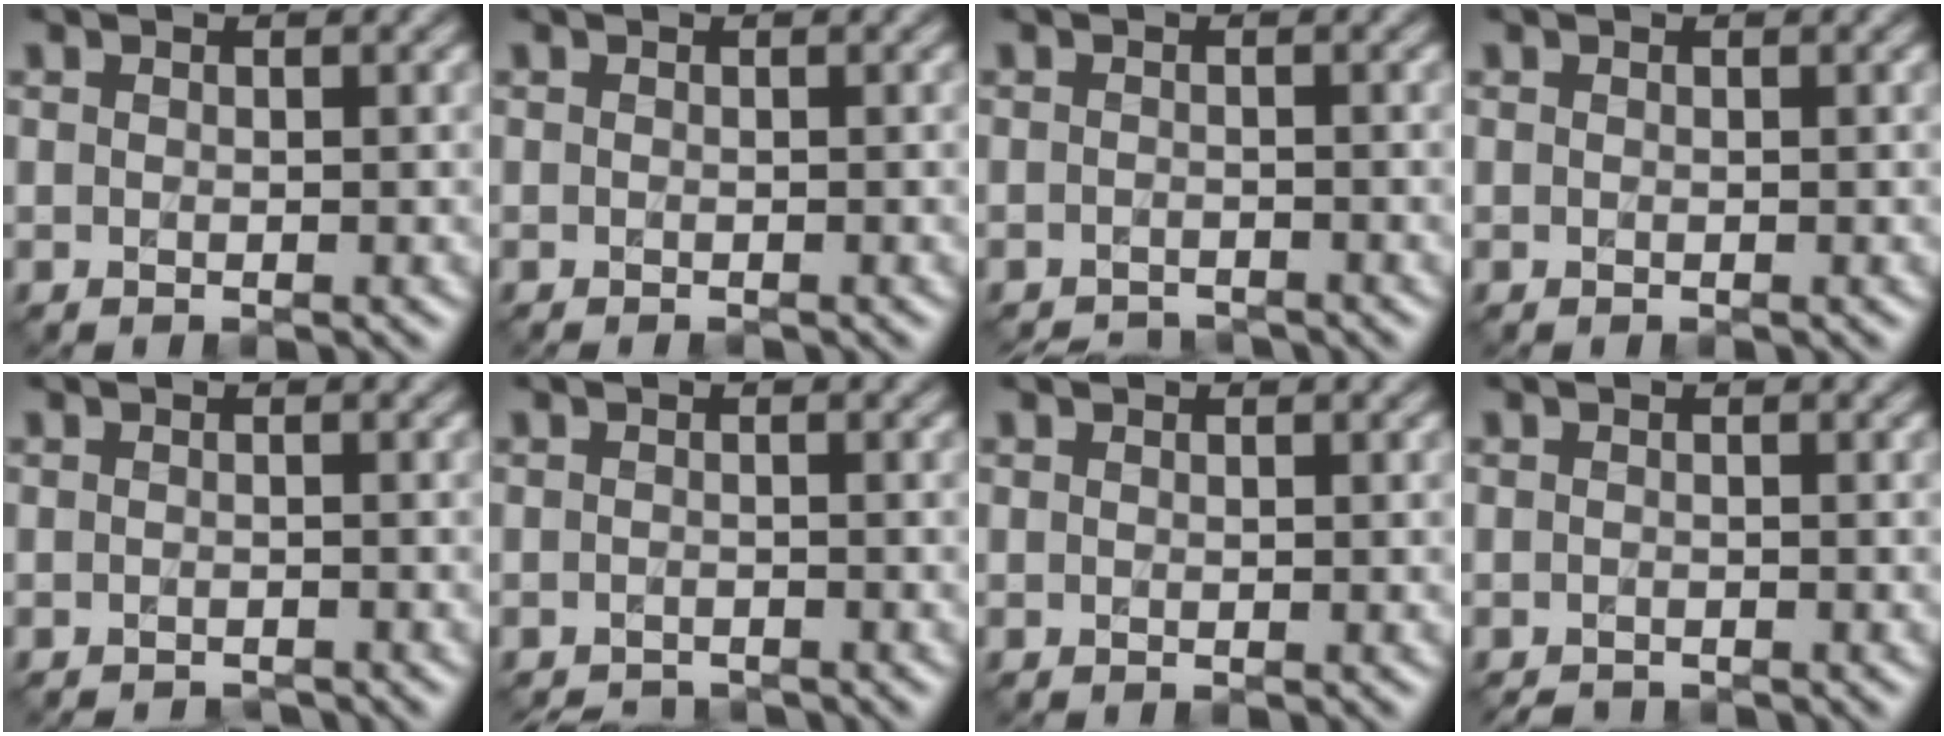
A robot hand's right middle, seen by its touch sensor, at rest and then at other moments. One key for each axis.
{"total": 0.0}
{"total": 2.3, "fx": -2.3, "fy": 0.2, "fz": -0.2, "tx": 0.012, "ty": -0.006, "tz": -0.035}
{"total": 0.0}
{"total": 1.4, "fx": -1.4, "fy": 0.0, "fz": 0.0, "tx": 0.003, "ty": -0.010, "tz": -0.027}
{"total": 2.0, "fx": -2.0, "fy": 0.3, "fz": -0.2, "tx": 0.013, "ty": -0.006, "tz": -0.030}
{"total": 0.0}
{"total": 1.1, "fx": -1.1, "fy": 0.3, "fz": 0.1, "tx": 0.000, "ty": -0.009, "tz": -0.018}